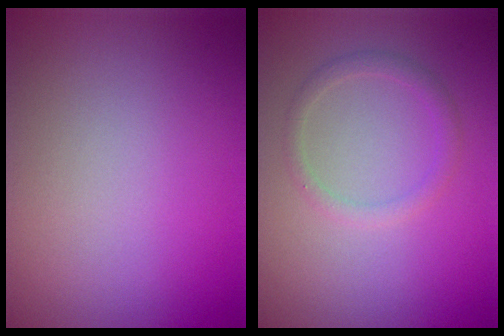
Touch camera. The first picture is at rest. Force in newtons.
{"total": 1.4, "press": 1.4, "slide": 0.1}